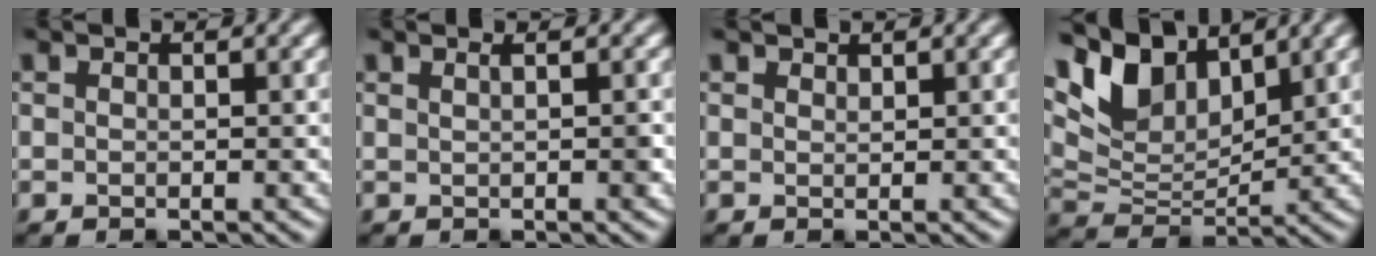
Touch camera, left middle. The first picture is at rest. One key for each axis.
{"total": 1.4, "fx": 0.7, "fy": 0.5, "fz": 1.0, "tx": -0.007, "ty": -0.007, "tz": 0.004}
{"total": 1.1, "fx": 1.1, "fy": 0.2, "fz": 0.1, "tx": 0.000, "ty": -0.002, "tz": 0.017}
{"total": 8.3, "fx": 4.9, "fy": 4.5, "fz": 5.0, "tx": -0.106, "ty": 0.010, "tz": 0.090}